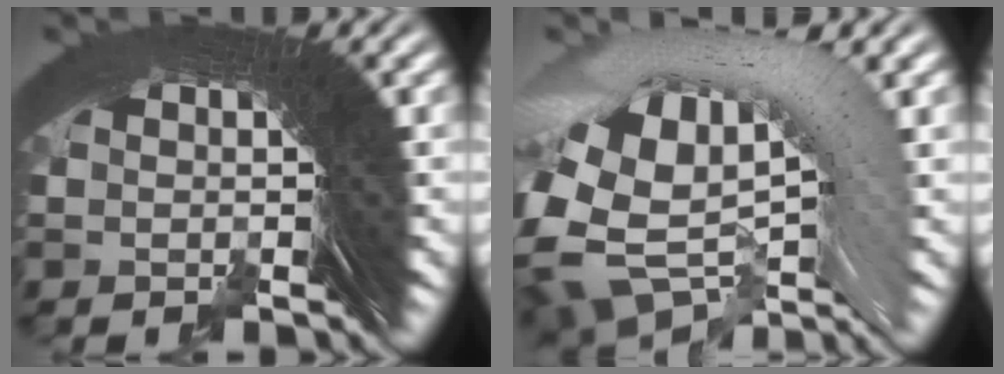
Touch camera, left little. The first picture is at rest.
{"total": 20.5, "force": [-0.3, -6.7, -19.3], "torque": [0.231, 0.016, -0.013]}